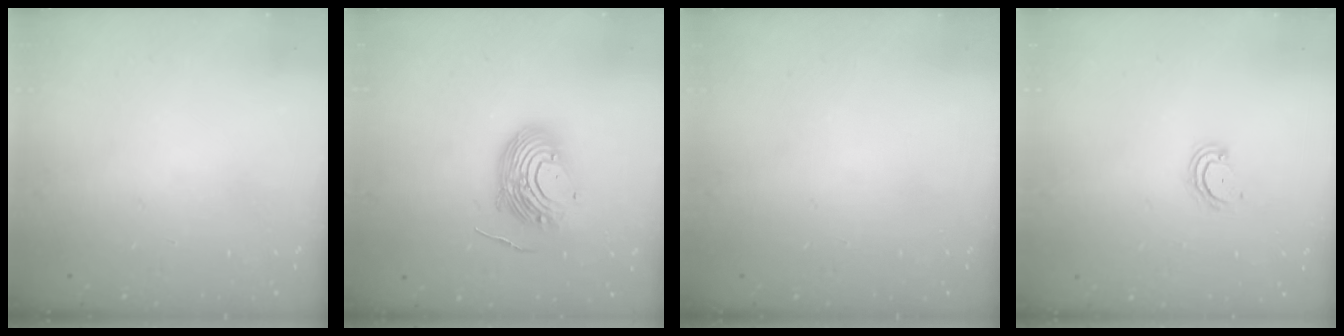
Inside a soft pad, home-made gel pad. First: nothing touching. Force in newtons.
{"total": 13.4, "press": 13.3, "slide": 1.5}
{"total": 0.0}
{"total": 3.6, "press": 3.6, "slide": 0.3}